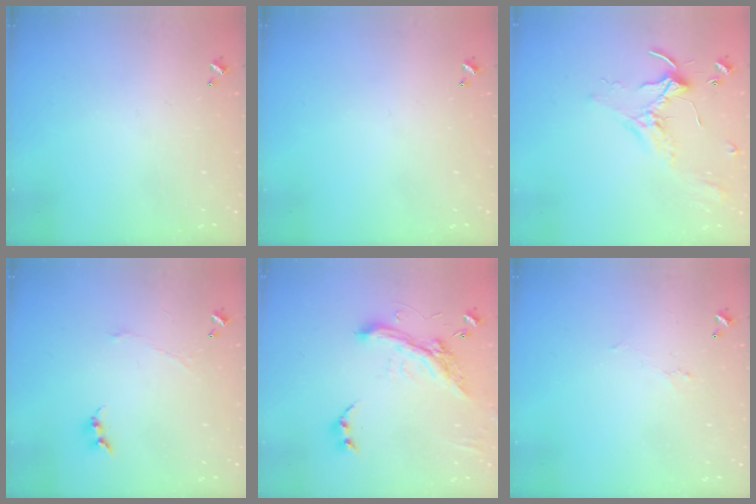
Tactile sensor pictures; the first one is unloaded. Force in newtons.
{"total": 0.0}
{"total": 2.2, "press": 2.1, "slide": 0.4}
{"total": 0.0}
{"total": 6.3, "press": 6.1, "slide": 1.6}
{"total": 0.8, "press": 0.5, "slide": 0.6}